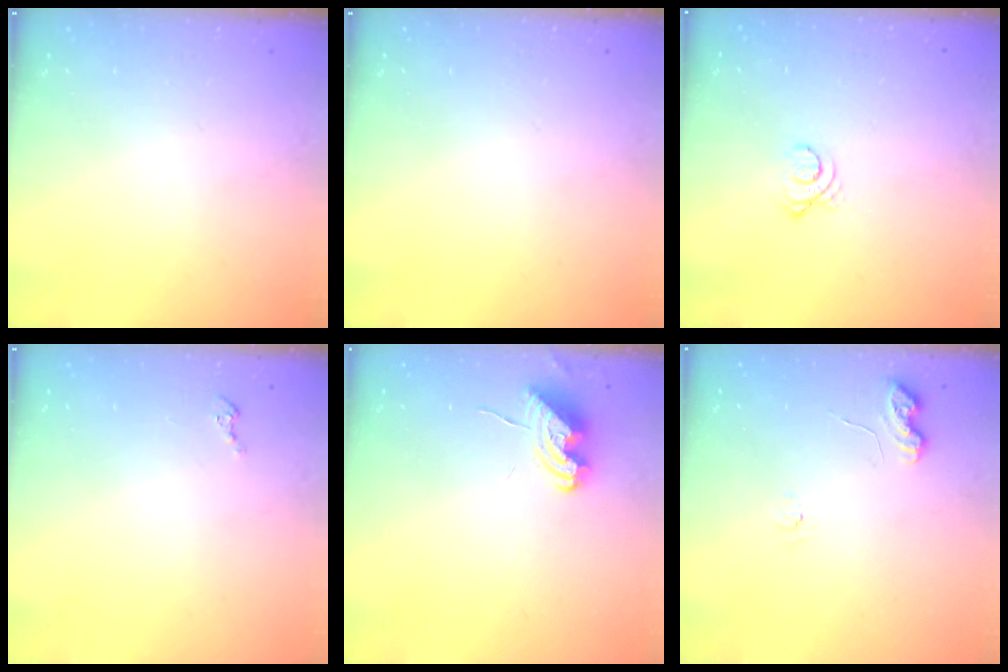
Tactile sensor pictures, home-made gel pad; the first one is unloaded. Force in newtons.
{"total": 0.0}
{"total": 3.2, "press": 3.1, "slide": 0.4}
{"total": 1.6, "press": 1.6, "slide": 0.2}
{"total": 7.9, "press": 7.9, "slide": 0.6}
{"total": 4.6, "press": 4.5, "slide": 0.9}